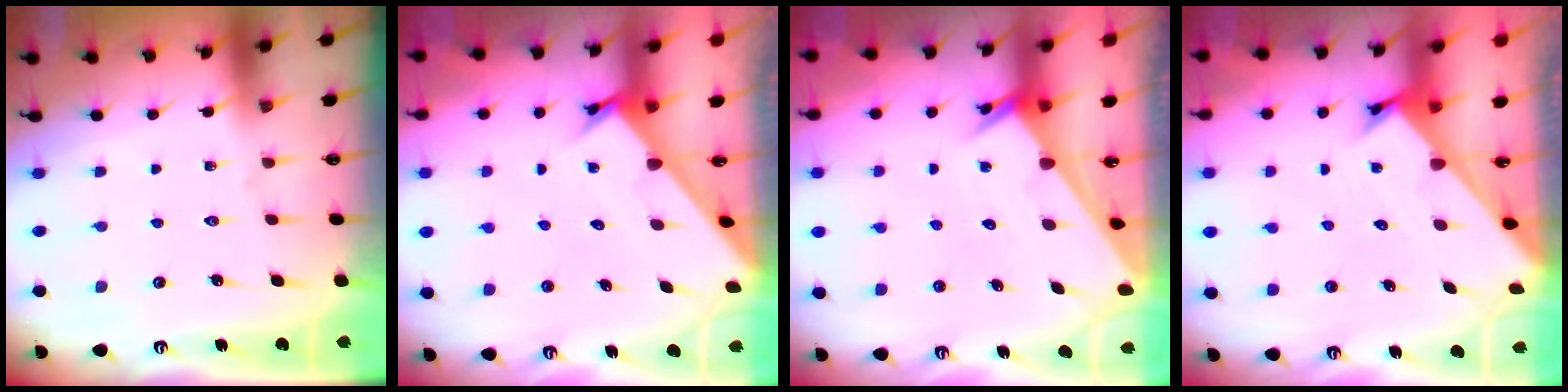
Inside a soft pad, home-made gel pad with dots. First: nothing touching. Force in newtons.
{"total": 2.4, "press": 2.4, "slide": 0.1}
{"total": 2.0, "press": 2.0, "slide": 0.1}
{"total": 2.3, "press": 2.3, "slide": 0.2}